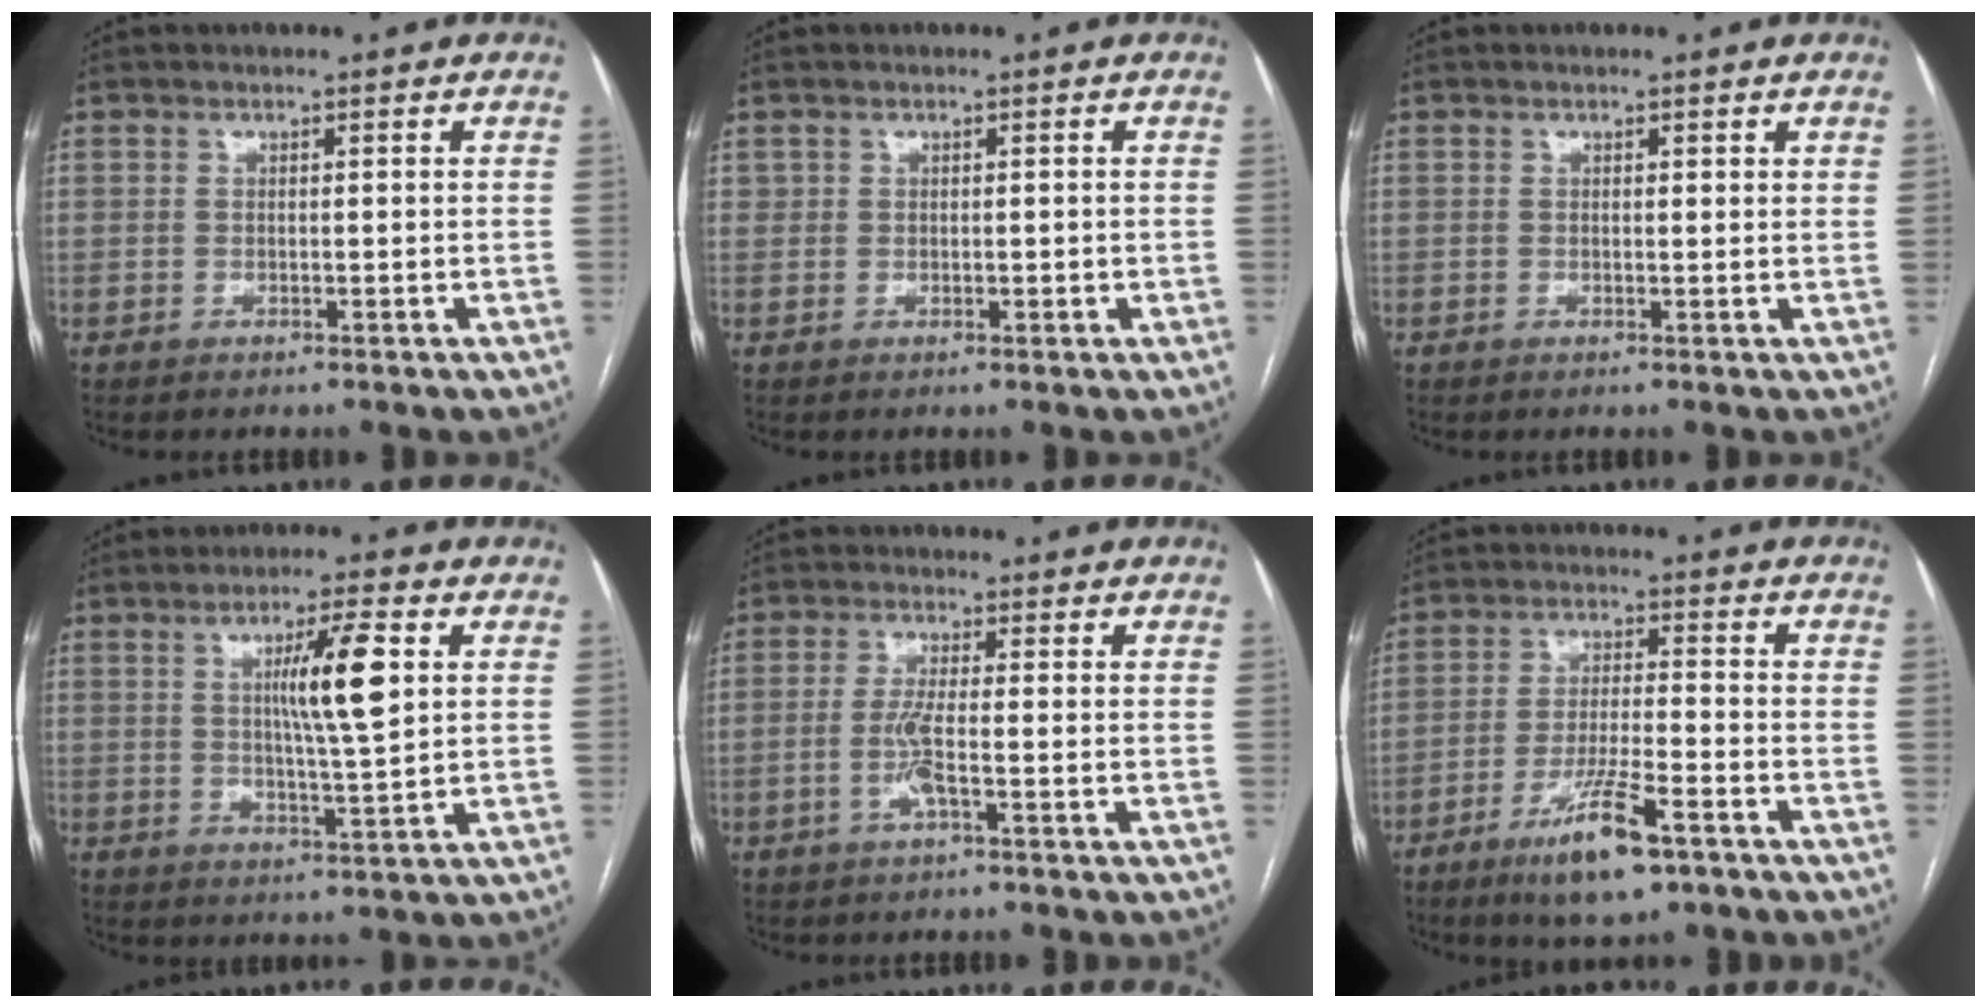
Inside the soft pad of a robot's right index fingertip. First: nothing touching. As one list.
[{"total": 1.1, "force": [0.2, 0.9, 0.6], "torque": [-0.012, 0.007, 0.009]}, {"total": 0.7, "force": [0.5, 0.2, 0.4], "torque": [-0.006, -0.001, 0.004]}, {"total": 8.8, "force": [2.1, 0.1, 8.5], "torque": [-0.144, -0.001, 0.035]}, {"total": 3.9, "force": [-1.2, 0.0, 3.7], "torque": [-0.077, -0.005, -0.027]}, {"total": 10.2, "force": [-6.1, 1.4, 8.1], "torque": [-0.152, -0.018, -0.105]}]